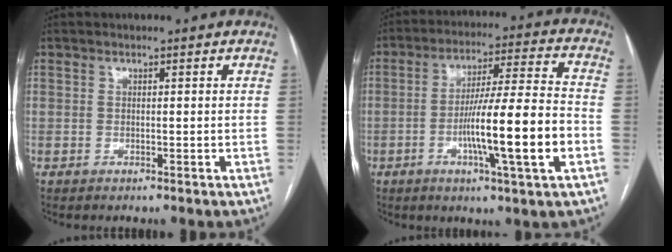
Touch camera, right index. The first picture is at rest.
{"total": 14.9, "force": [-4.1, -0.2, 14.3], "torque": [-0.242, -0.002, -0.070]}